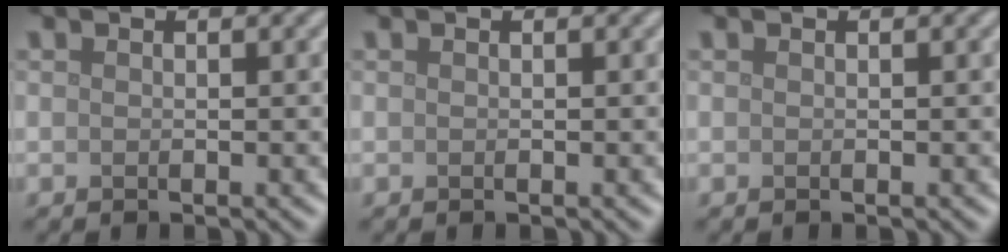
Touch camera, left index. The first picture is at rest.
{"total": 0.0}
{"total": 0.0}